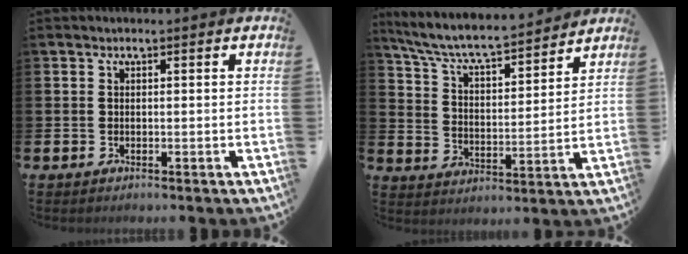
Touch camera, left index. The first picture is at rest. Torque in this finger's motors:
{"motor_torque": [0.15, -0.51, 0.74, 0.21]}